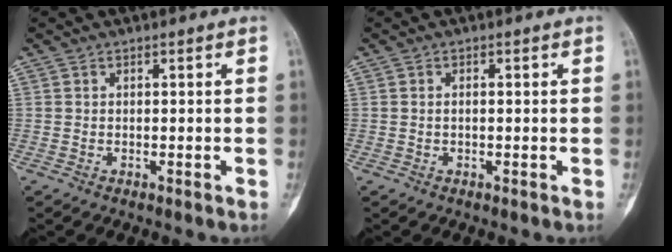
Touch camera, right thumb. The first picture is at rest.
{"total": 0.7, "force": [0.0, 0.3, 0.7], "torque": [-0.016, 0.008, 0.001]}